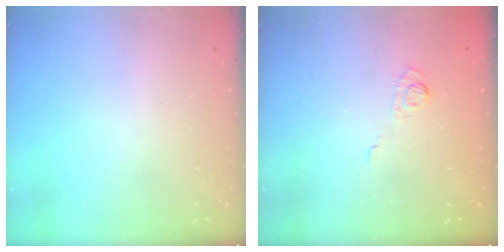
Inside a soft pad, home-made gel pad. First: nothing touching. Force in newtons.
{"total": 3.0, "press": 2.6, "slide": 1.6}